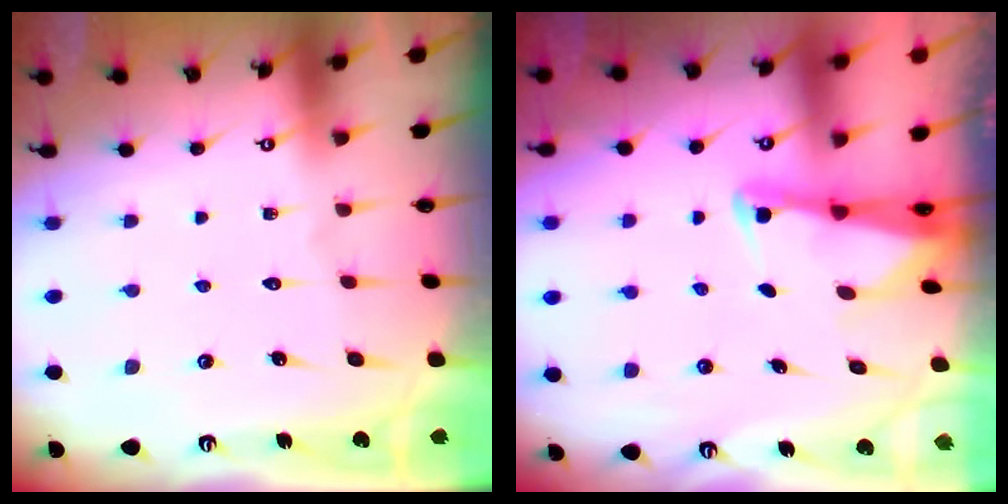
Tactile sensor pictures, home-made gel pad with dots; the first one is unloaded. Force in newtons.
{"total": 2.4, "press": 2.4, "slide": 0.3}